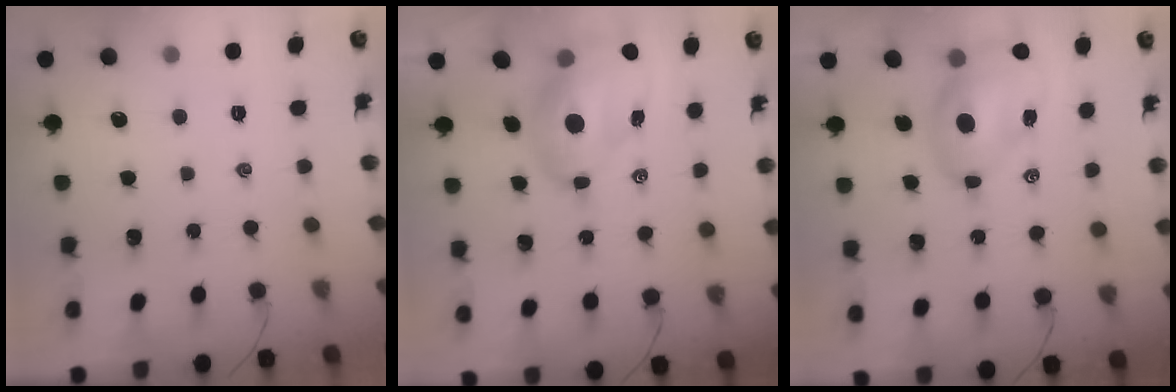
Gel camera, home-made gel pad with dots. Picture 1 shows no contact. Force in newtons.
{"total": 11.4, "press": 11.0, "slide": 3.2}
{"total": 10.0, "press": 9.5, "slide": 3.1}